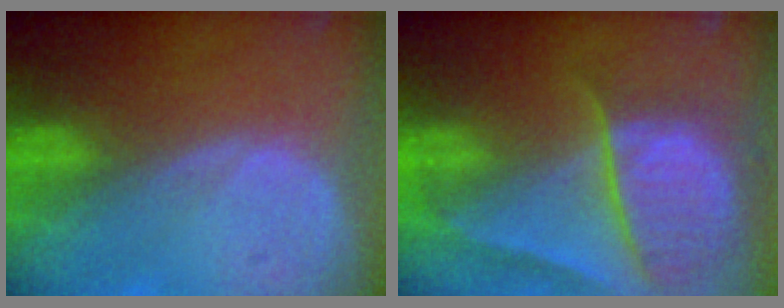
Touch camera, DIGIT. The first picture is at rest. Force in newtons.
{"total": 10.1, "press": 8.4, "slide": 5.5}